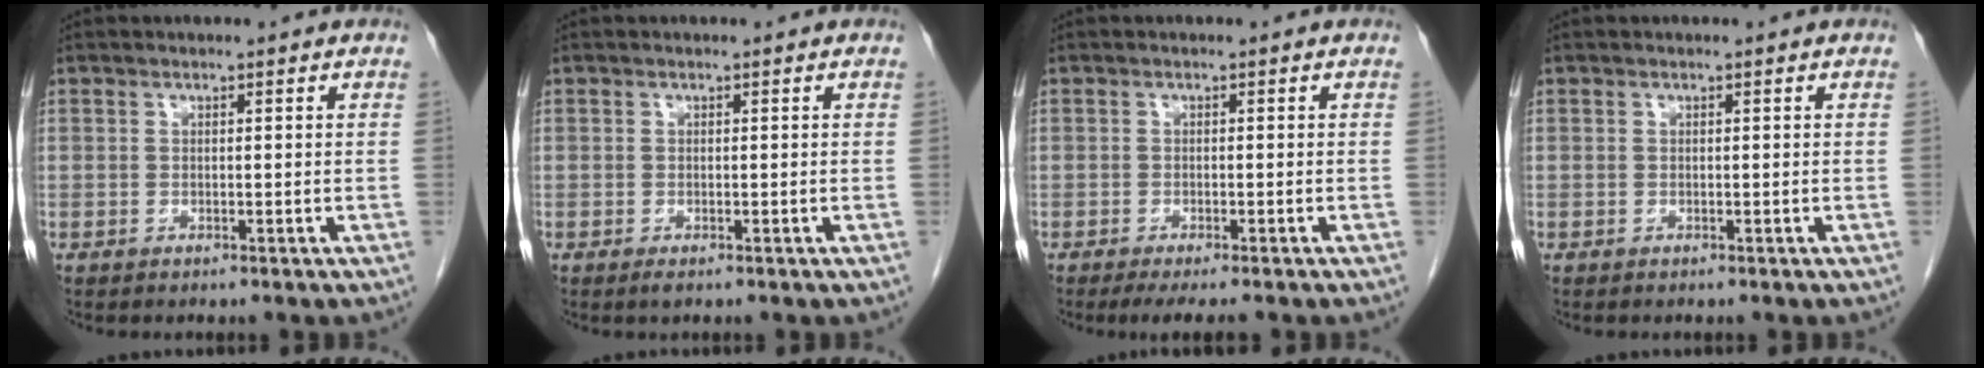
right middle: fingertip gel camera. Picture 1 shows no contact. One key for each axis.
{"total": 0.6, "fx": -0.4, "fy": 0.2, "fz": 0.5, "tx": -0.007, "ty": -0.002, "tz": -0.004}
{"total": 4.5, "fx": -3.6, "fy": 0.4, "fz": 2.6, "tx": -0.032, "ty": -0.010, "tz": -0.052}
{"total": 0.0}